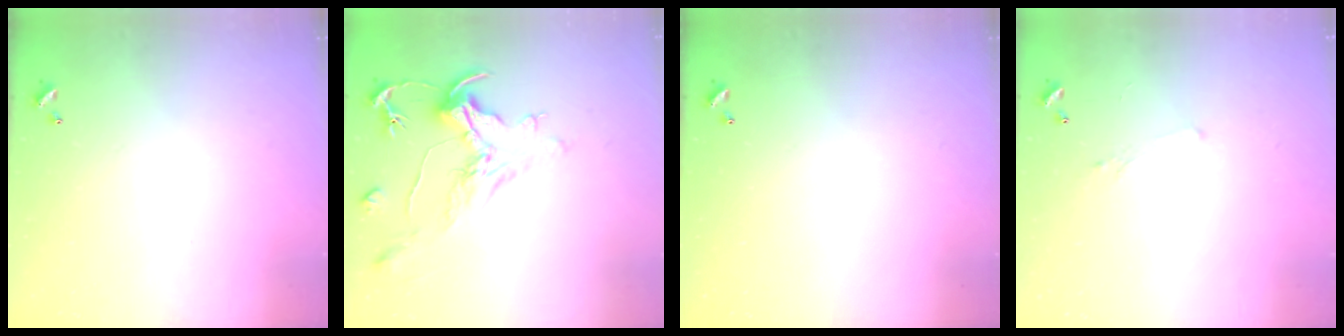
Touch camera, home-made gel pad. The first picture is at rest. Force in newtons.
{"total": 2.2, "press": 1.7, "slide": 1.3}
{"total": 0.0}
{"total": 0.8, "press": 0.6, "slide": 0.6}